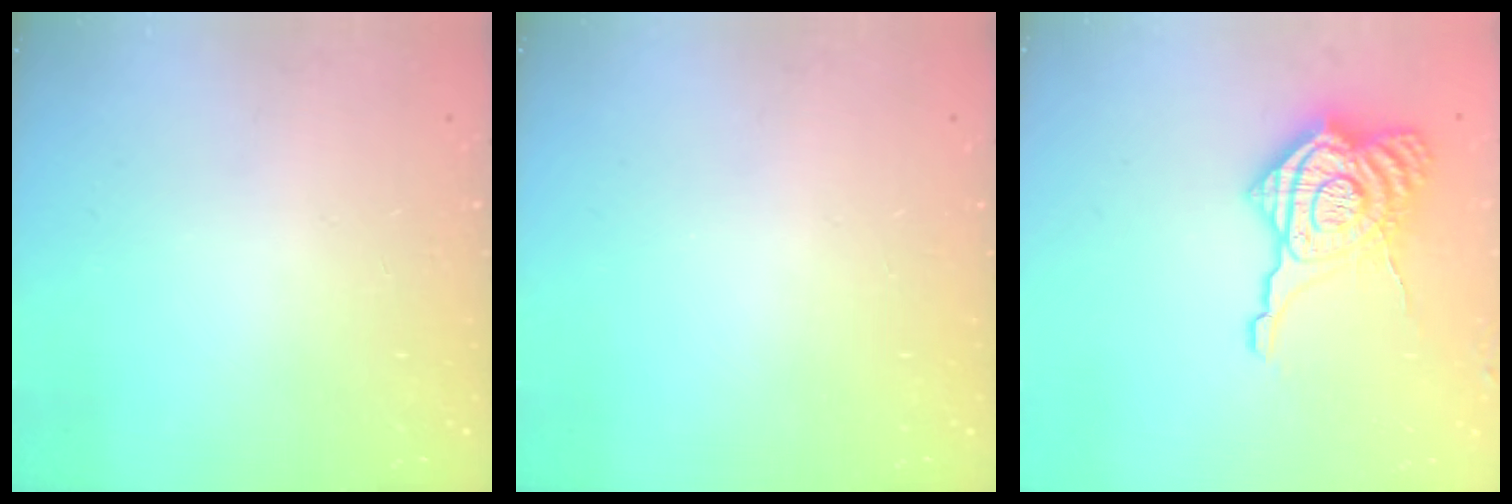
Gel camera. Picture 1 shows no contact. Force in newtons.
{"total": 0.0}
{"total": 16.3, "press": 16.2, "slide": 1.8}